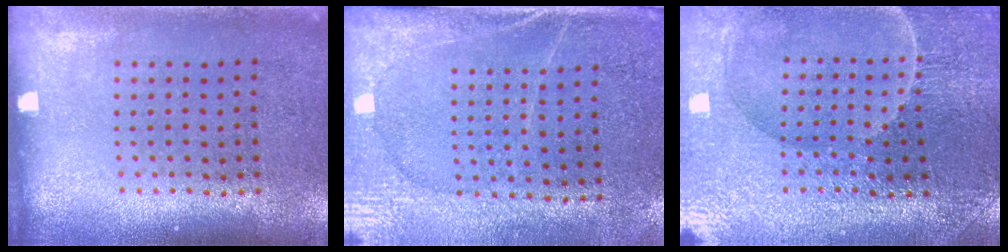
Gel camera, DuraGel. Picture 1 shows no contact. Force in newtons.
{"total": 2.9, "press": 2.5, "slide": 1.4}
{"total": 3.6, "press": 3.6, "slide": 0.2}